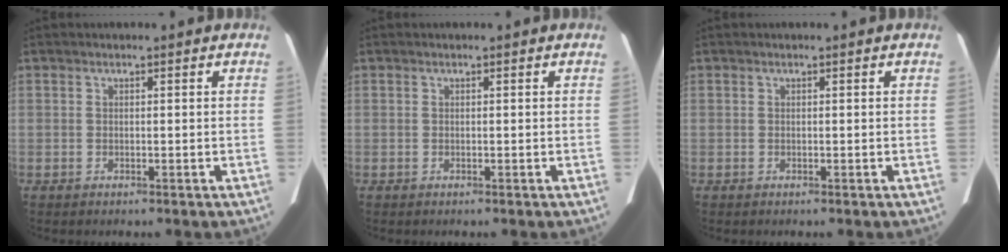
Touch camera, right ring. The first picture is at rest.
{"total": 0.0}
{"total": 0.0}